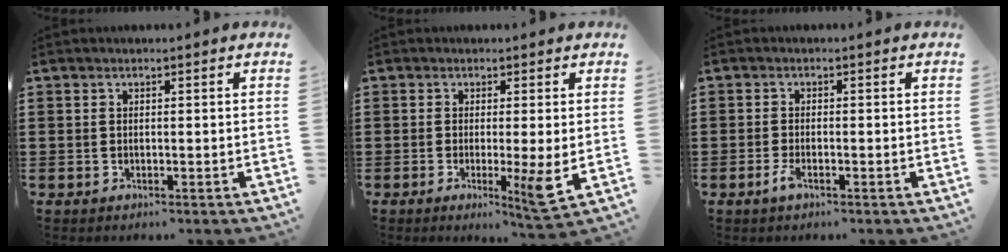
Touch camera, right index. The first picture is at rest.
{"total": 5.7, "force": [-0.9, -0.1, 5.6], "torque": [-0.101, -0.023, -0.011]}
{"total": 2.1, "force": [-1.2, 0.5, 1.7], "torque": [-0.052, -0.010, -0.028]}